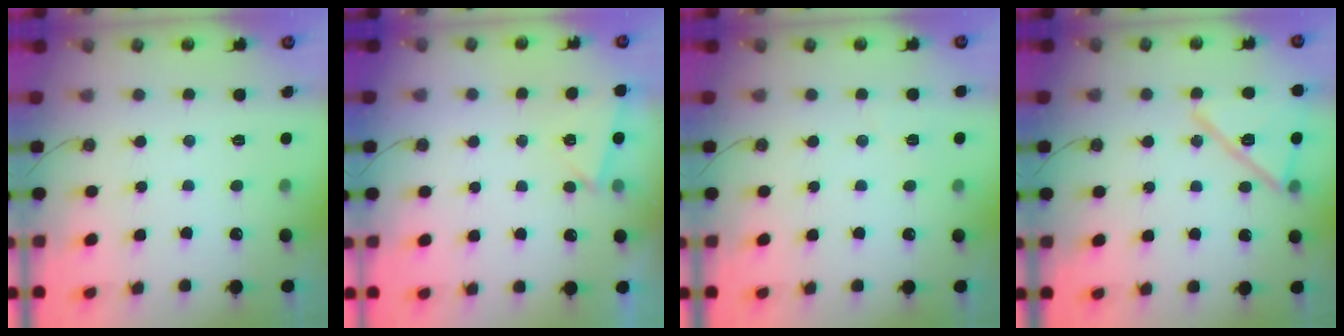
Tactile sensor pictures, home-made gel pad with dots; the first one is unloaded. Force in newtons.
{"total": 2.4, "press": 1.8, "slide": 1.7}
{"total": 3.2, "press": 2.6, "slide": 2.0}
{"total": 16.1, "press": 16.0, "slide": 2.4}